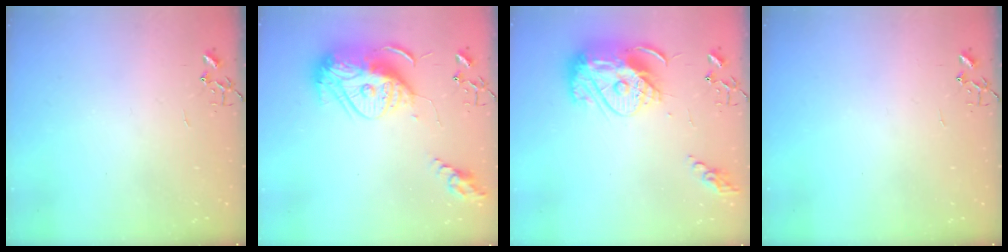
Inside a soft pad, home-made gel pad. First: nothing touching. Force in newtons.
{"total": 17.7, "press": 17.6, "slide": 1.6}
{"total": 16.0, "press": 15.9, "slide": 1.4}
{"total": 0.0}